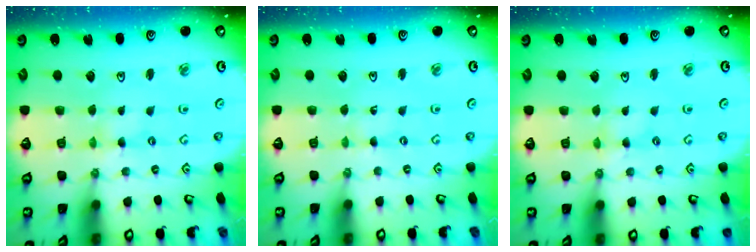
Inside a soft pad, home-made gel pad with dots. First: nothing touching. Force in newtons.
{"total": 0.0}
{"total": 0.6, "press": 0.6, "slide": 0.2}